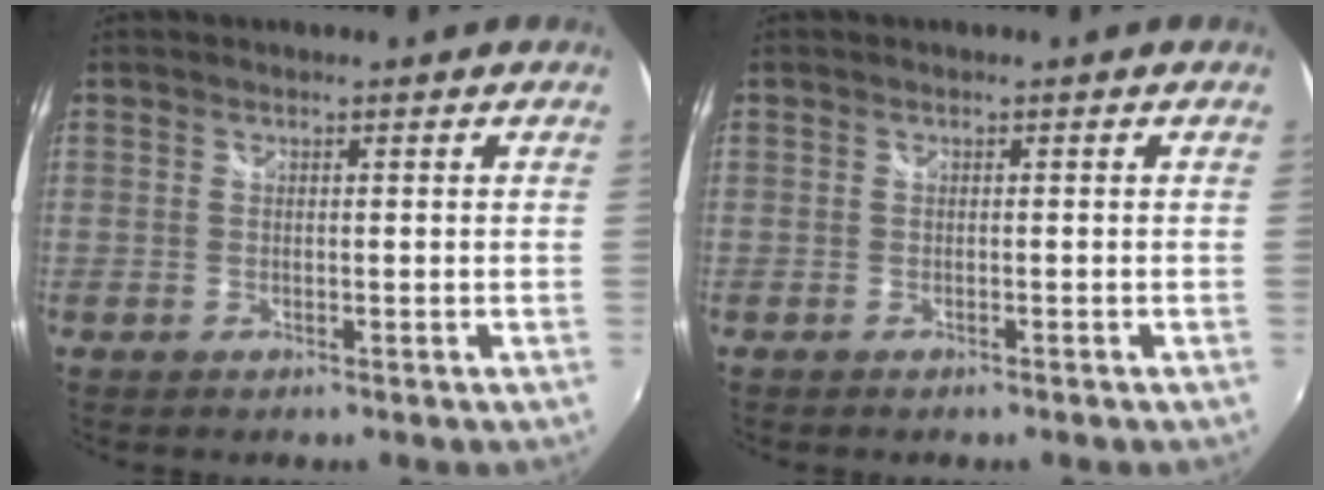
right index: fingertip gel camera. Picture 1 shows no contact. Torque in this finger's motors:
{"motor_torque": [-0.09, -0.15, 0.05, 0.00]}